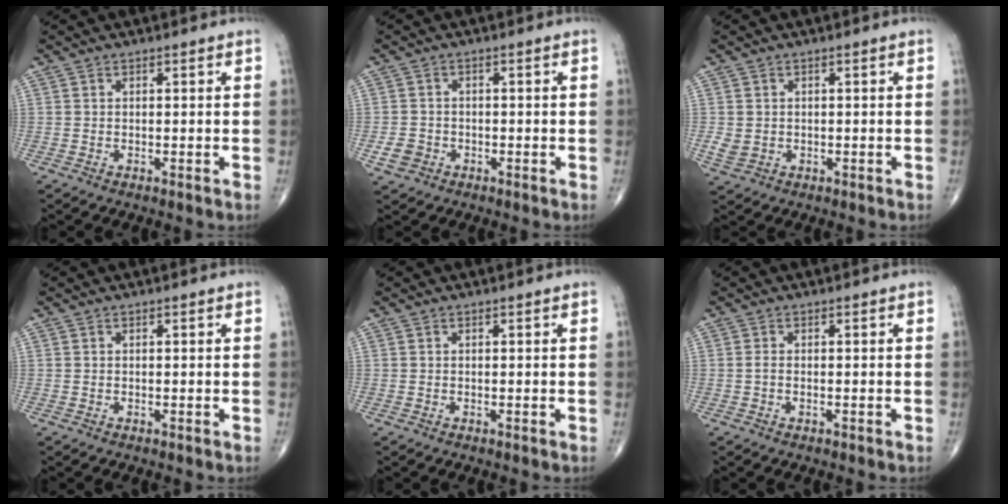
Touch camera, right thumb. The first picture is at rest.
{"total": 3.0, "force": [-1.3, 2.5, 1.0], "torque": [-0.013, 0.010, -0.022]}
{"total": 2.6, "force": [-0.2, 2.3, 1.3], "torque": [-0.024, 0.001, 0.004]}
{"total": 0.0}
{"total": 0.0}
{"total": 0.8, "force": [-0.2, 0.4, 0.7], "torque": [-0.017, 0.001, -0.006]}